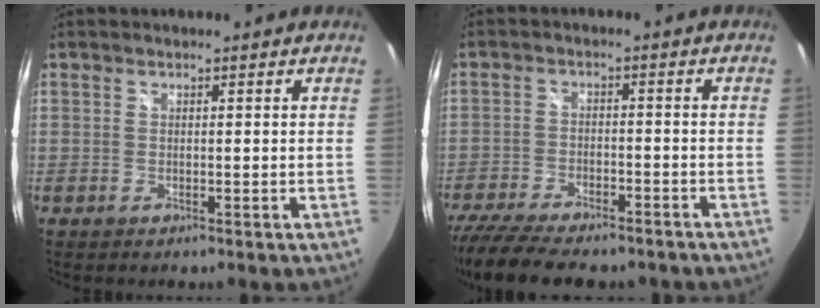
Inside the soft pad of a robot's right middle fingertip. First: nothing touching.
{"total": 17.0, "force": [-13.8, 5.3, 8.4], "torque": [-0.180, -0.039, -0.215]}